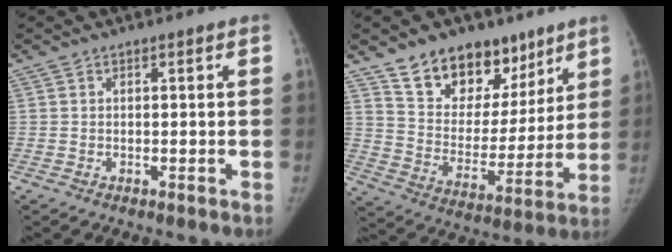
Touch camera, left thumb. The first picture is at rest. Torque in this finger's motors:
{"motor_torque": [0.05, 0.10, 0.67, -0.42, 0.04]}